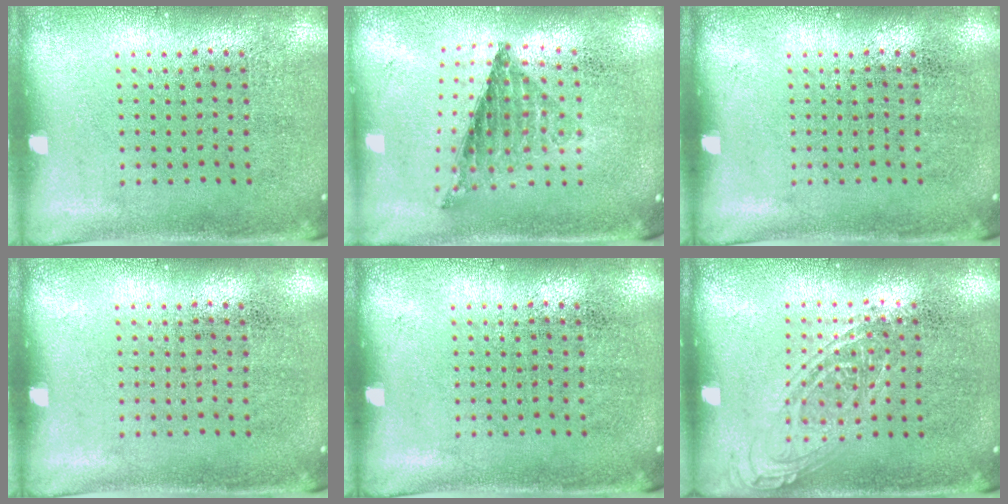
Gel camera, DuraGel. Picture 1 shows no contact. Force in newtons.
{"total": 0.7, "press": 0.7, "slide": 0.0}
{"total": 0.0}
{"total": 0.0}
{"total": 0.0}
{"total": 1.0, "press": 1.0, "slide": 0.1}